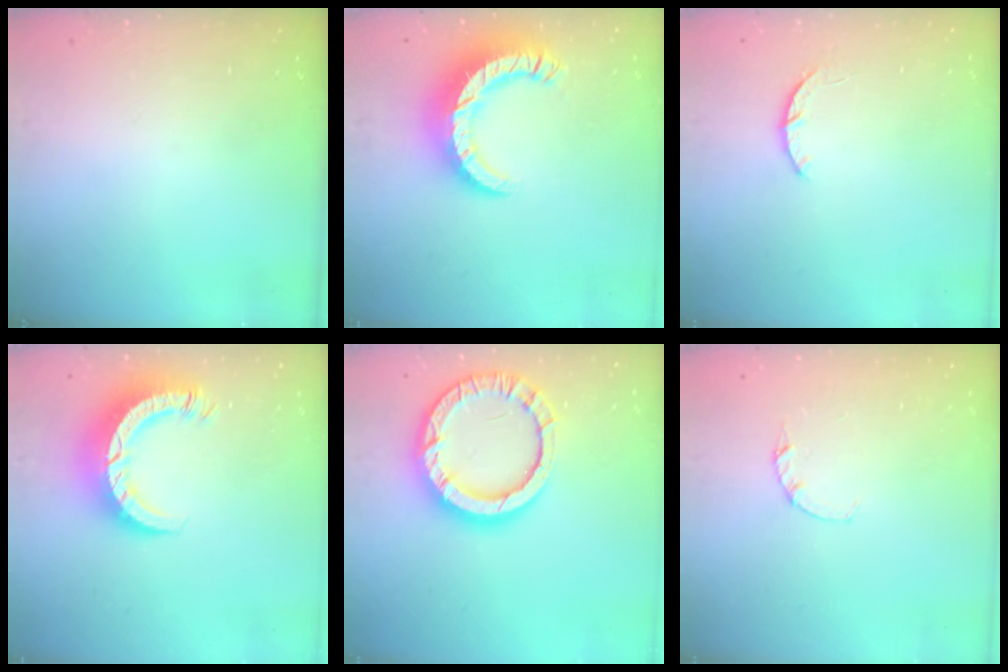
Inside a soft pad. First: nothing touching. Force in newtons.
{"total": 12.7, "press": 12.7, "slide": 1.2}
{"total": 2.9, "press": 2.8, "slide": 0.5}
{"total": 10.0, "press": 10.0, "slide": 1.1}
{"total": 16.9, "press": 16.8, "slide": 1.4}
{"total": 1.2, "press": 1.1, "slide": 0.3}